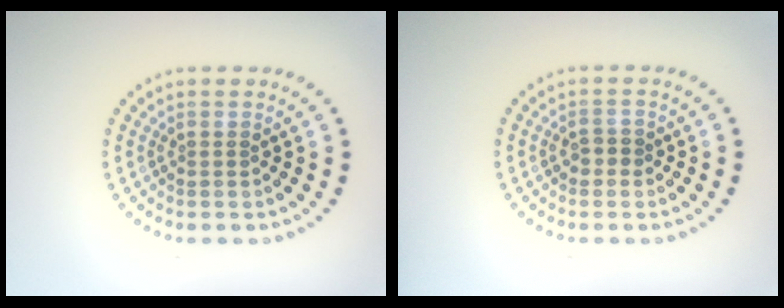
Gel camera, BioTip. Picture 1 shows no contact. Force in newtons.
{"total": 1.1, "press": 1.1, "slide": 0.3}